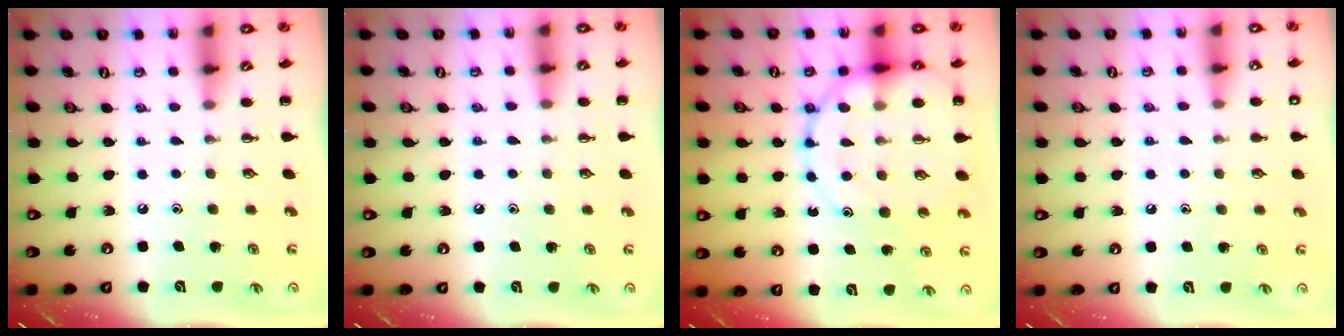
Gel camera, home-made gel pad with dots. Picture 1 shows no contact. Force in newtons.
{"total": 7.4, "press": 6.9, "slide": 2.6}
{"total": 15.9, "press": 15.8, "slide": 2.4}
{"total": 6.8, "press": 6.4, "slide": 2.1}